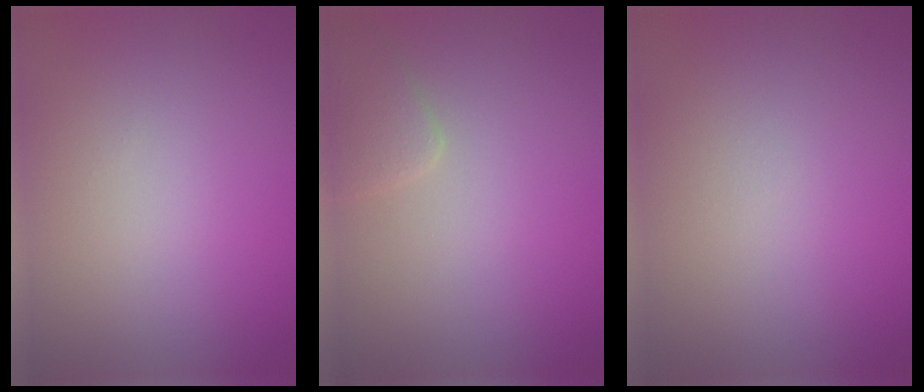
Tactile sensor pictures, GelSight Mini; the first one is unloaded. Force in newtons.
{"total": 1.7, "press": 1.7, "slide": 0.1}
{"total": 0.0}